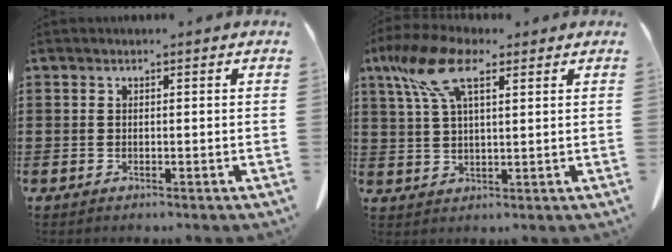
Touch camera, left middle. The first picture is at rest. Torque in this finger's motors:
{"motor_torque": [1.85, 0.29, 0.70, 0.21]}